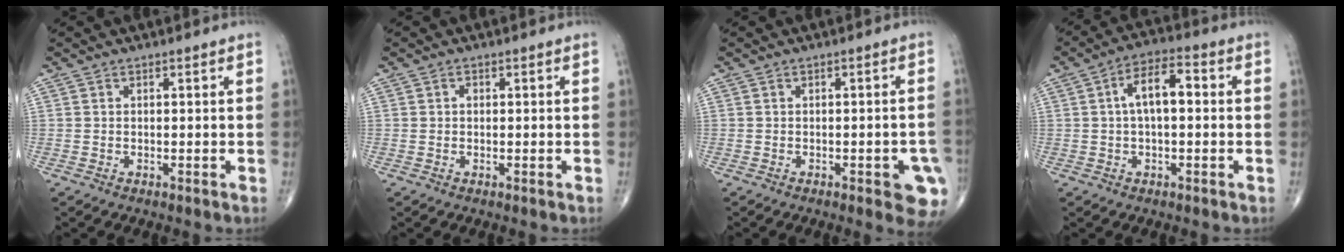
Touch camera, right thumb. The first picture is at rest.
{"total": 0.9, "force": [0.0, 0.6, 0.6], "torque": [-0.009, 0.001, -0.001]}
{"total": 7.4, "force": [-2.8, 2.4, 6.5], "torque": [-0.058, 0.004, -0.032]}
{"total": 7.9, "force": [0.8, 3.6, 7.0], "torque": [-0.120, 0.028, 0.006]}